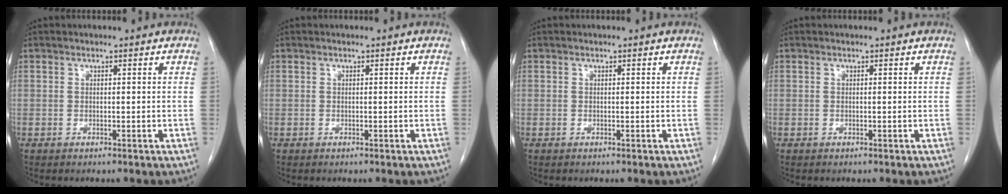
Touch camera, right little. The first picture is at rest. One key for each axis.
{"total": 0.0}
{"total": 0.0}
{"total": 0.0}